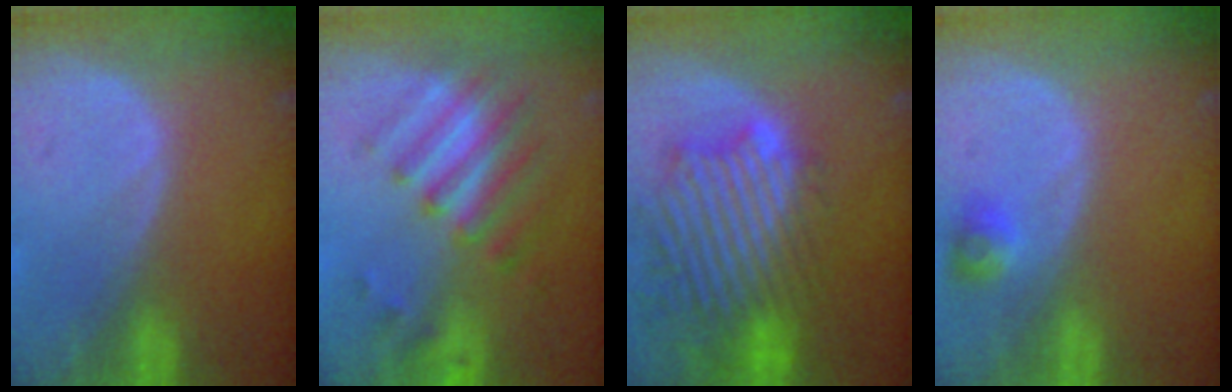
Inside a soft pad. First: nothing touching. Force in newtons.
{"total": 7.9, "press": 7.1, "slide": 3.6}
{"total": 12.1, "press": 10.9, "slide": 5.2}
{"total": 2.2, "press": 2.2, "slide": 0.2}